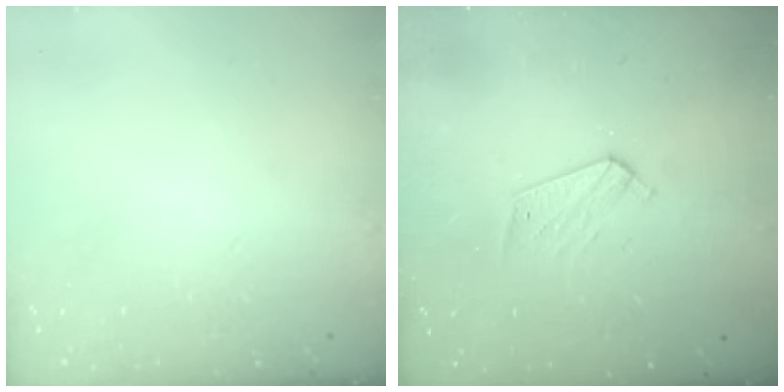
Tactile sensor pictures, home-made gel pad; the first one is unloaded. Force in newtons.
{"total": 5.4, "press": 5.3, "slide": 0.5}